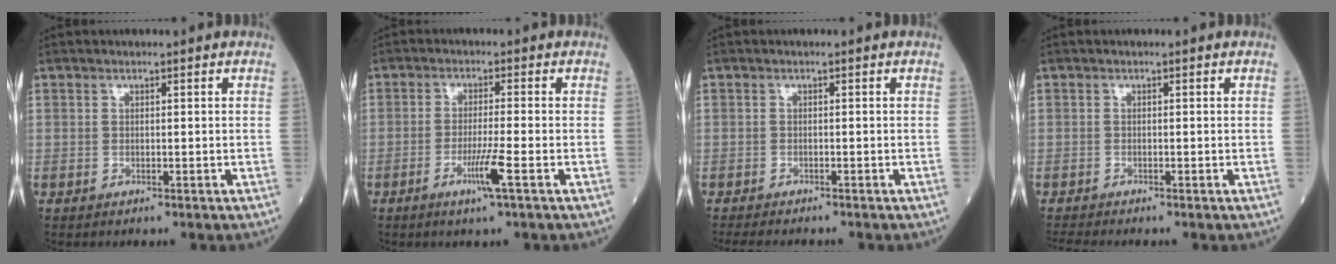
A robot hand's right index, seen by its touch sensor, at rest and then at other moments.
{"total": 4.6, "force": [-2.1, -0.8, 4.0], "torque": [-0.080, -0.011, -0.042]}
{"total": 6.0, "force": [-5.3, 0.9, 2.6], "torque": [-0.036, -0.013, -0.078]}
{"total": 1.5, "force": [-1.4, -0.5, 0.1], "torque": [-0.015, -0.011, -0.029]}